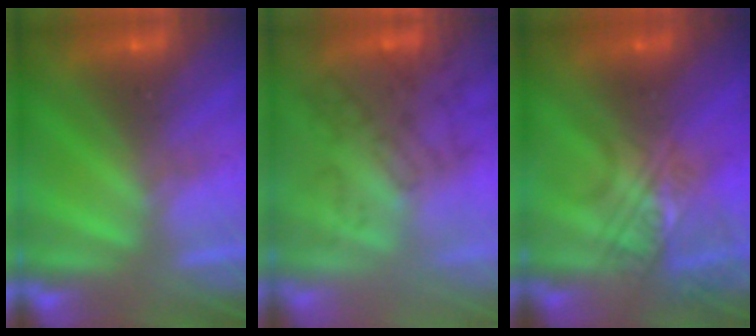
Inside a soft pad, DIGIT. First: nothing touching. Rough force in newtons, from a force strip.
{"total": 3.3}
{"total": 2.5}